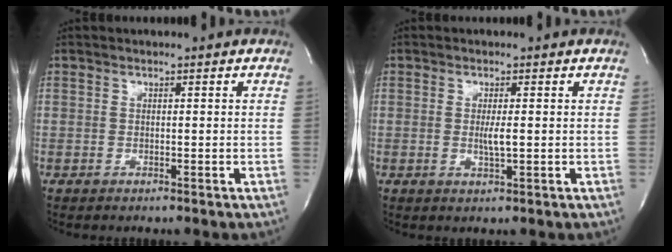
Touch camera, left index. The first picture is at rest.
{"total": 2.1, "force": [-0.1, 0.1, 2.1], "torque": [-0.044, -0.005, -0.001]}